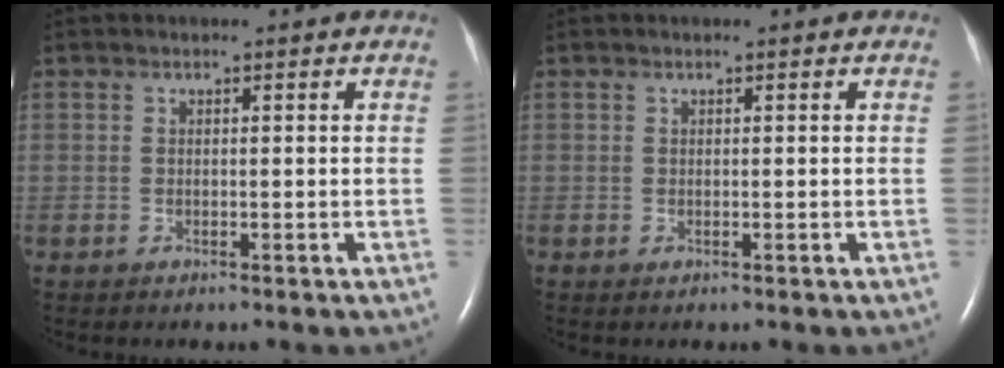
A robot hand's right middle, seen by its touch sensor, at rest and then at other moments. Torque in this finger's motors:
{"motor_torque": [0.10, -0.08, 0.00, 0.01]}